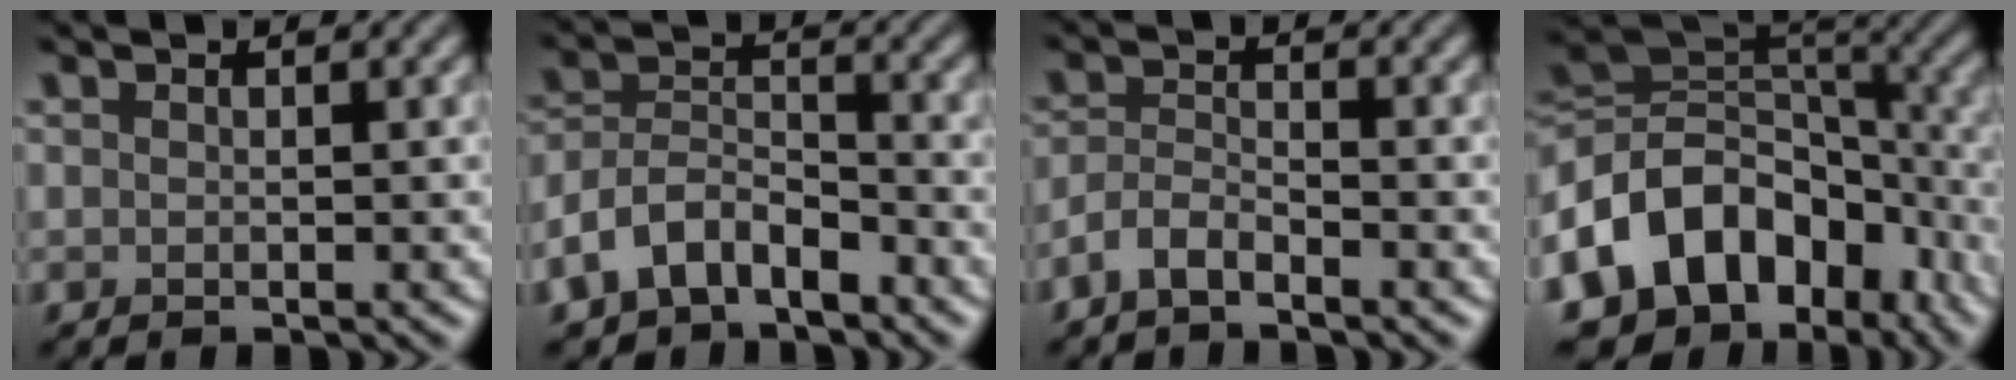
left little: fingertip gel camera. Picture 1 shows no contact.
{"total": 5.5, "force": [-3.6, 3.0, 2.8], "torque": [-0.052, 0.002, -0.078]}
{"total": 2.2, "force": [-1.7, 0.6, 1.2], "torque": [-0.028, 0.005, -0.042]}
{"total": 13.3, "force": [-5.9, 9.5, 7.2], "torque": [-0.142, 0.004, -0.107]}